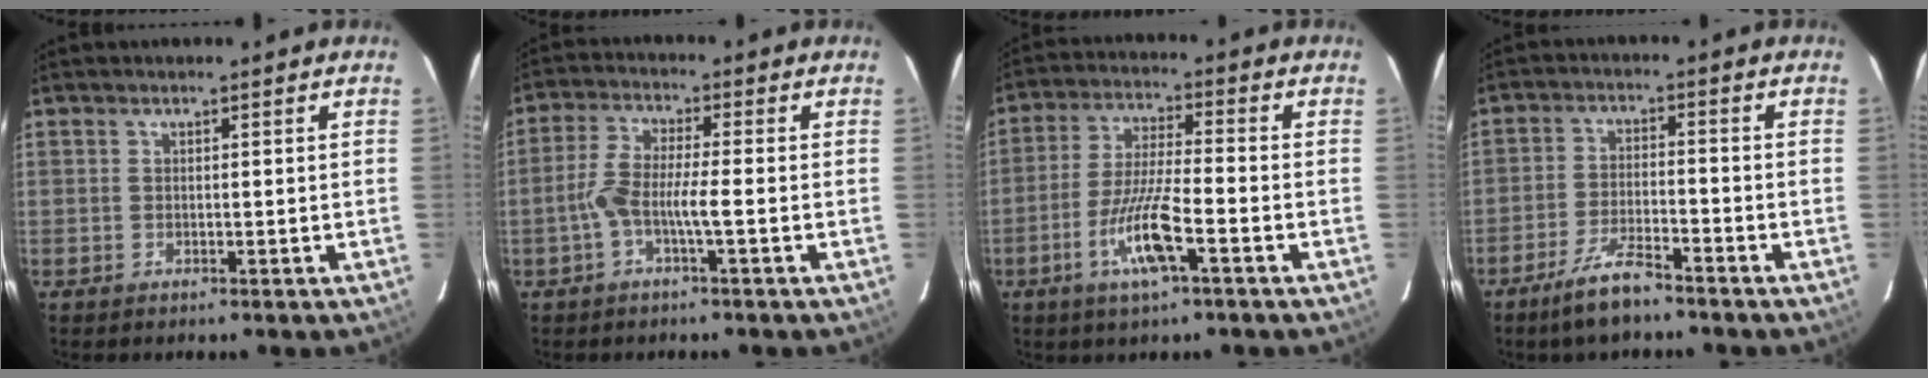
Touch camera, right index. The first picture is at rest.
{"total": 5.9, "force": [-1.7, 0.4, 5.6], "torque": [-0.119, 0.014, -0.036]}
{"total": 9.7, "force": [-4.1, 0.8, 8.8], "torque": [-0.173, -0.009, -0.078]}
{"total": 6.4, "force": [-5.1, 0.9, 3.9], "torque": [-0.083, -0.010, -0.095]}